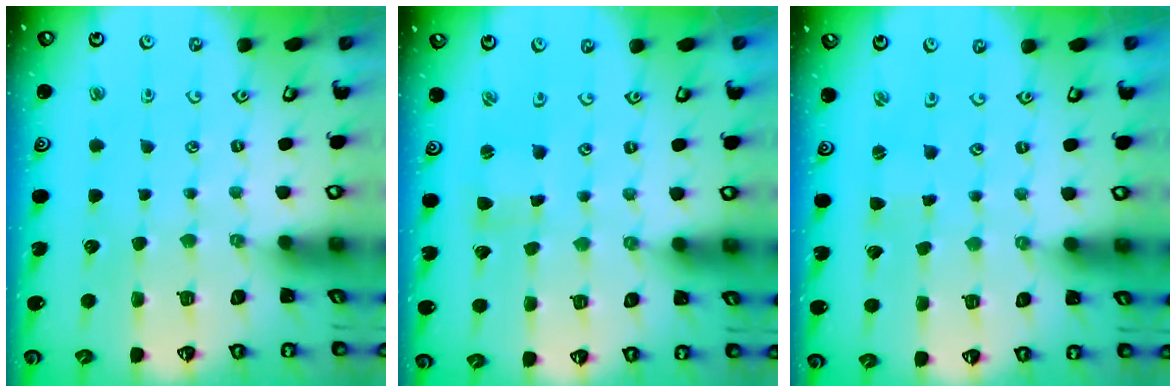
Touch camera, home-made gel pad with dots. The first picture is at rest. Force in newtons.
{"total": 1.0, "press": 1.0, "slide": 0.3}
{"total": 0.0}